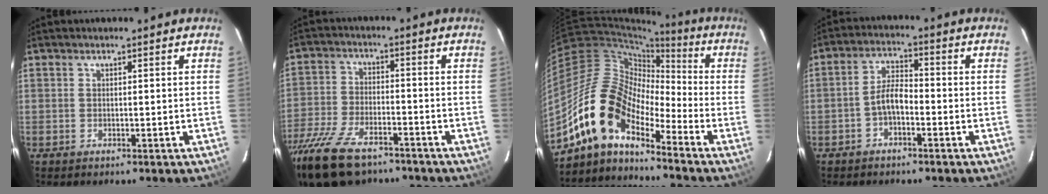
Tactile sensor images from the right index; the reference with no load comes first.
{"total": 16.9, "force": [-12.6, 7.0, 8.8], "torque": [-0.204, -0.034, -0.228]}
{"total": 14.1, "force": [-10.1, 5.6, 8.0], "torque": [-0.130, 0.011, -0.210]}
{"total": 4.5, "force": [-2.3, 1.9, 3.4], "torque": [-0.070, 0.015, -0.043]}